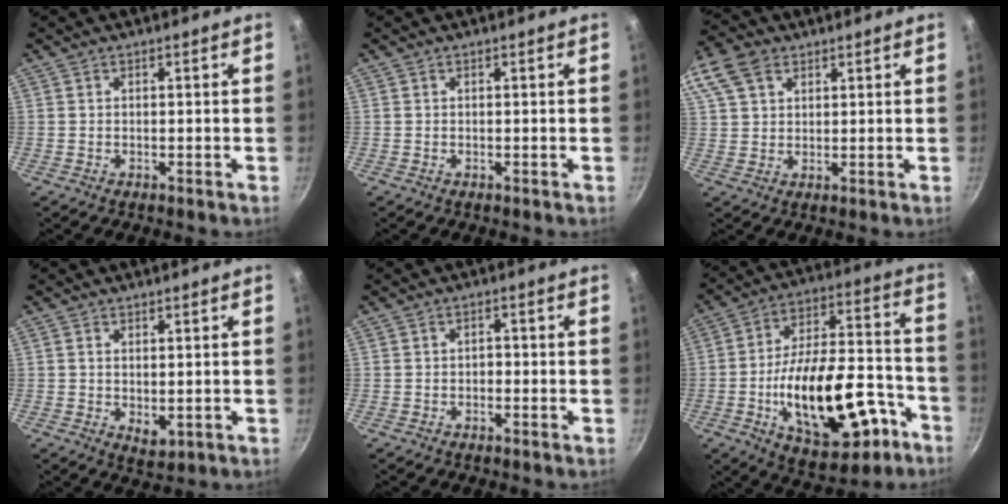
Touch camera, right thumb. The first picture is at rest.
{"total": 0.0}
{"total": 12.3, "force": [6.2, 8.4, 6.4], "torque": [-0.141, 0.023, 0.118]}
{"total": 3.2, "force": [0.5, 1.8, 2.5], "torque": [-0.038, -0.008, 0.011]}
{"total": 1.1, "force": [-0.5, 0.8, 0.6], "torque": [-0.005, 0.007, -0.008]}
{"total": 24.9, "force": [-9.1, 12.3, 19.7], "torque": [-0.280, 0.068, -0.117]}